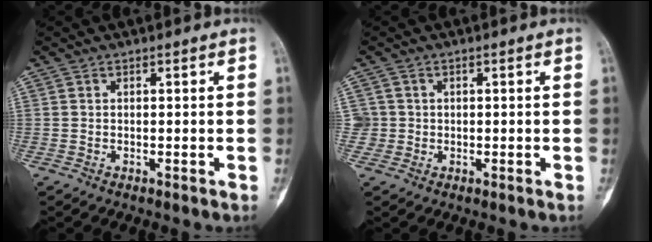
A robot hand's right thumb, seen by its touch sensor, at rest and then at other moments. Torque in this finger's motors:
{"motor_torque": [0.04, 0.06, 0.38, 0.04, 0.04]}